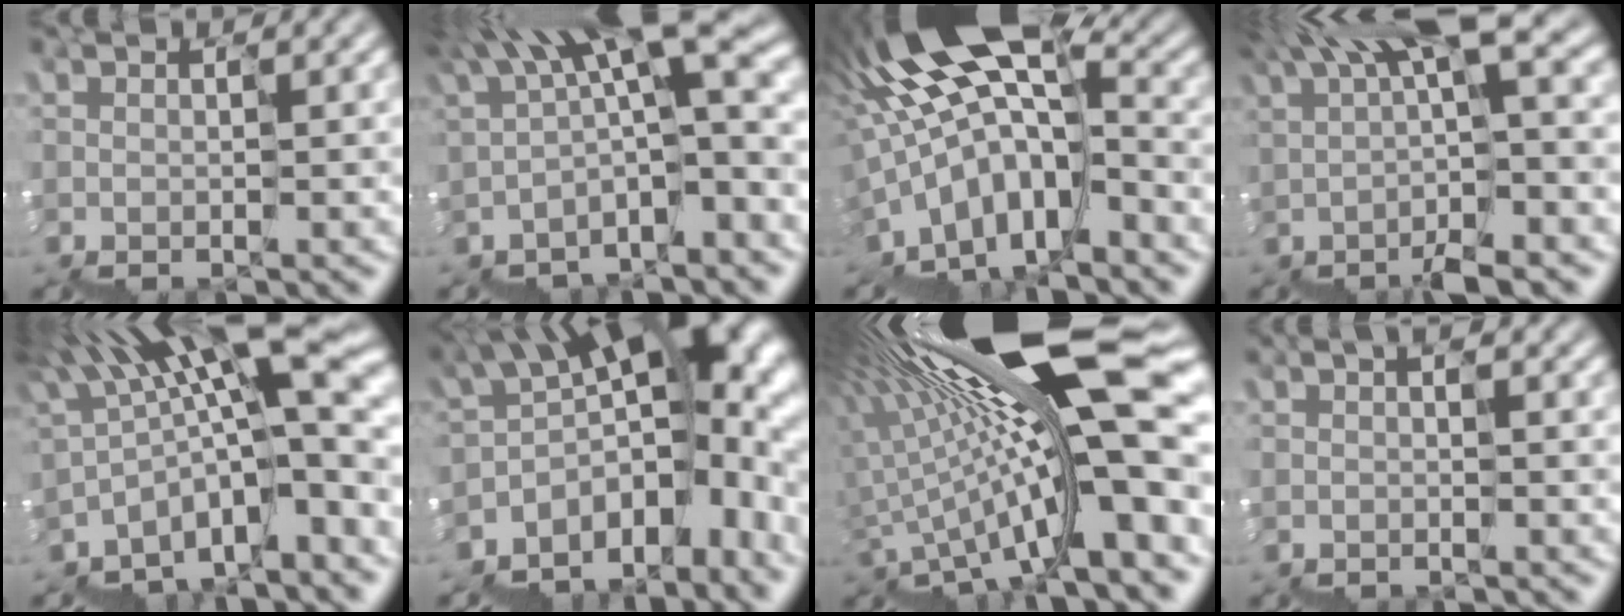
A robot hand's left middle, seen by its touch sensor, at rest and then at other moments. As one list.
[{"total": 9.1, "force": [1.6, 2.2, 8.7], "torque": [-0.141, 0.035, 0.035]}, {"total": 12.0, "force": [-2.9, 4.3, 10.9], "torque": [-0.191, 0.033, -0.048]}, {"total": 8.7, "force": [1.8, 2.0, 8.3], "torque": [-0.128, 0.031, 0.030]}, {"total": 12.7, "force": [-1.2, 3.9, 12.0], "torque": [-0.196, 0.023, -0.006]}, {"total": 13.1, "force": [-4.7, 7.7, 9.5], "torque": [-0.145, 0.001, -0.058]}, {"total": 16.5, "force": [2.0, 3.7, 15.9], "torque": [-0.233, 0.009, 0.029]}, {"total": 0.6, "force": [-0.3, -0.1, -0.5], "torque": [0.007, -0.001, -0.001]}]